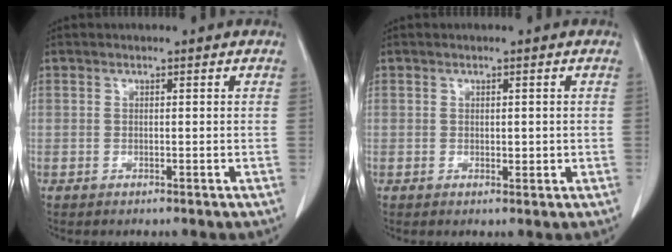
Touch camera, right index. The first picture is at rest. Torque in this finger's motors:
{"motor_torque": [0.01, 0.08, 0.03, 0.04]}